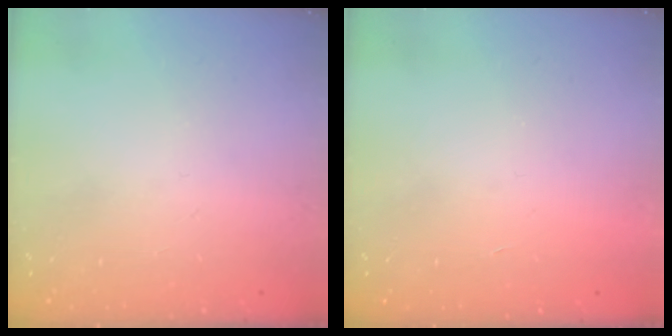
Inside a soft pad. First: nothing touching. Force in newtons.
{"total": 1.8, "press": 1.8, "slide": 0.1}